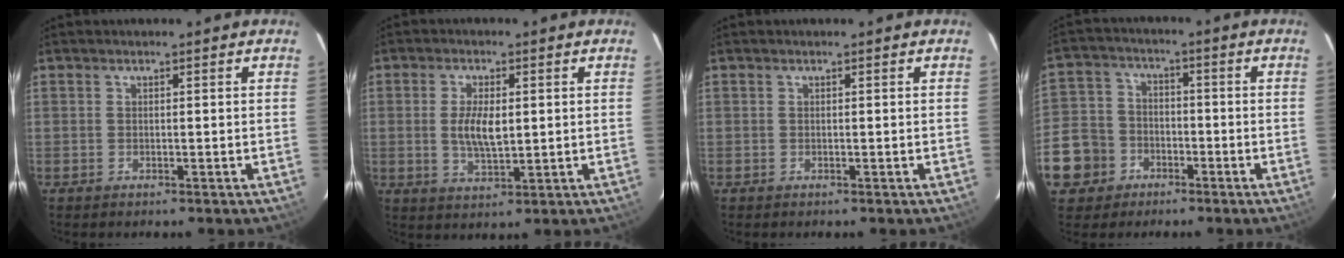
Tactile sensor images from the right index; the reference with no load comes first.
{"total": 6.3, "force": [0.5, 2.8, 5.6], "torque": [-0.107, -0.003, 0.012]}
{"total": 0.0}
{"total": 12.8, "force": [-4.9, 11.2, 3.9], "torque": [-0.138, 0.025, -0.077]}